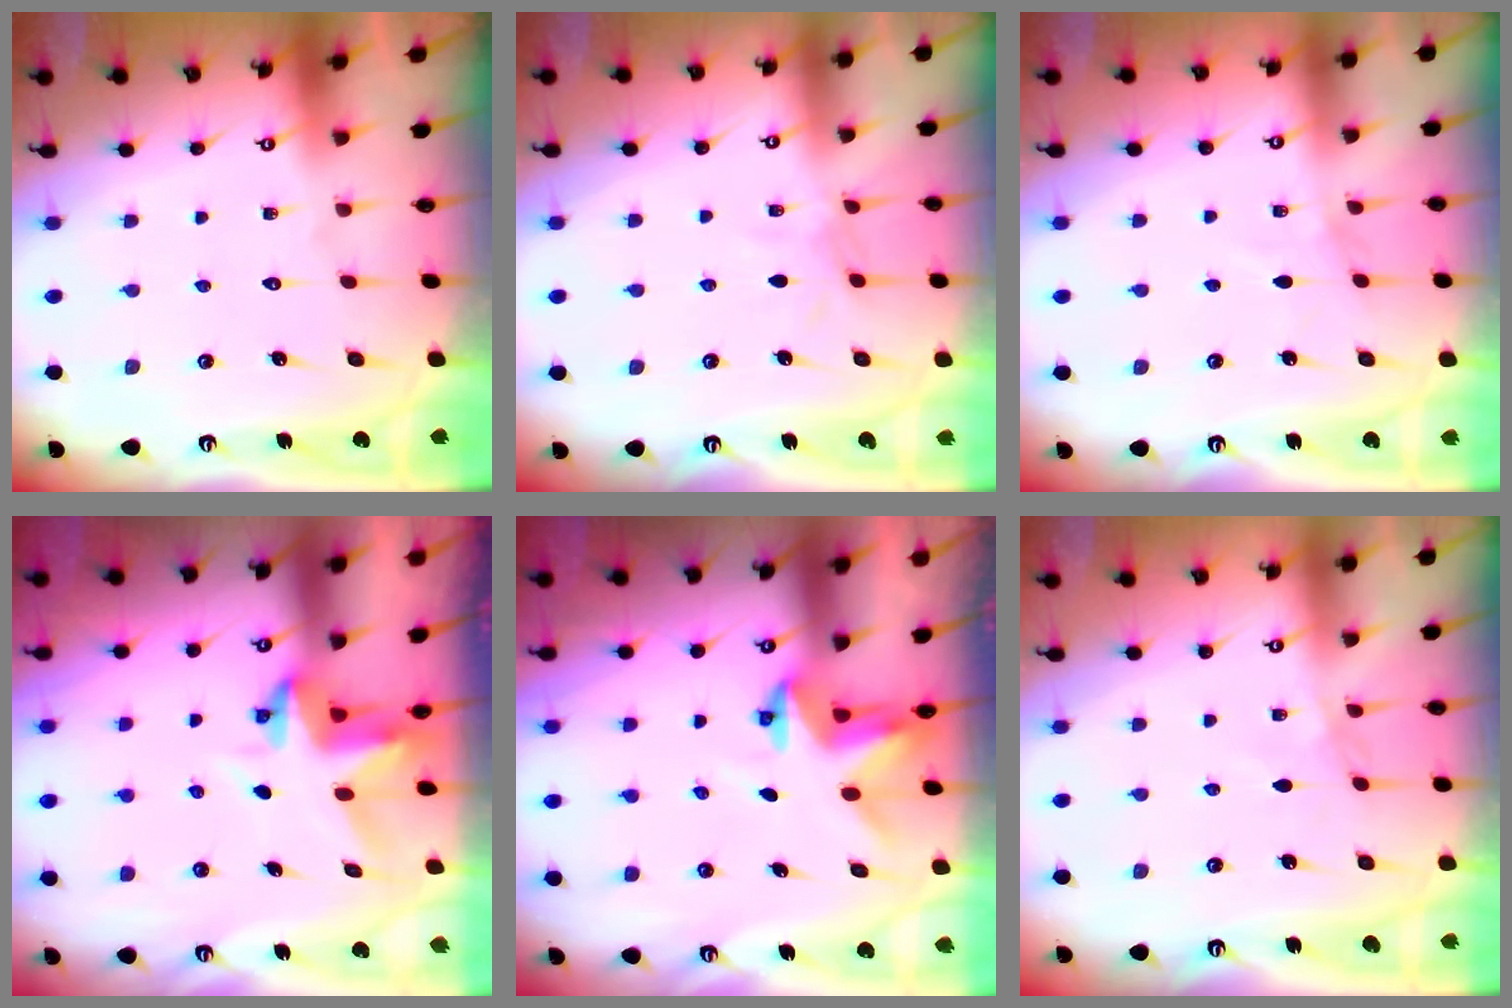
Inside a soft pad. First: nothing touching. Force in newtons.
{"total": 4.3, "press": 4.3, "slide": 0.1}
{"total": 3.1, "press": 3.1, "slide": 0.4}
{"total": 4.5, "press": 4.5, "slide": 0.1}
{"total": 3.0, "press": 3.0, "slide": 0.1}
{"total": 2.5, "press": 2.5, "slide": 0.5}